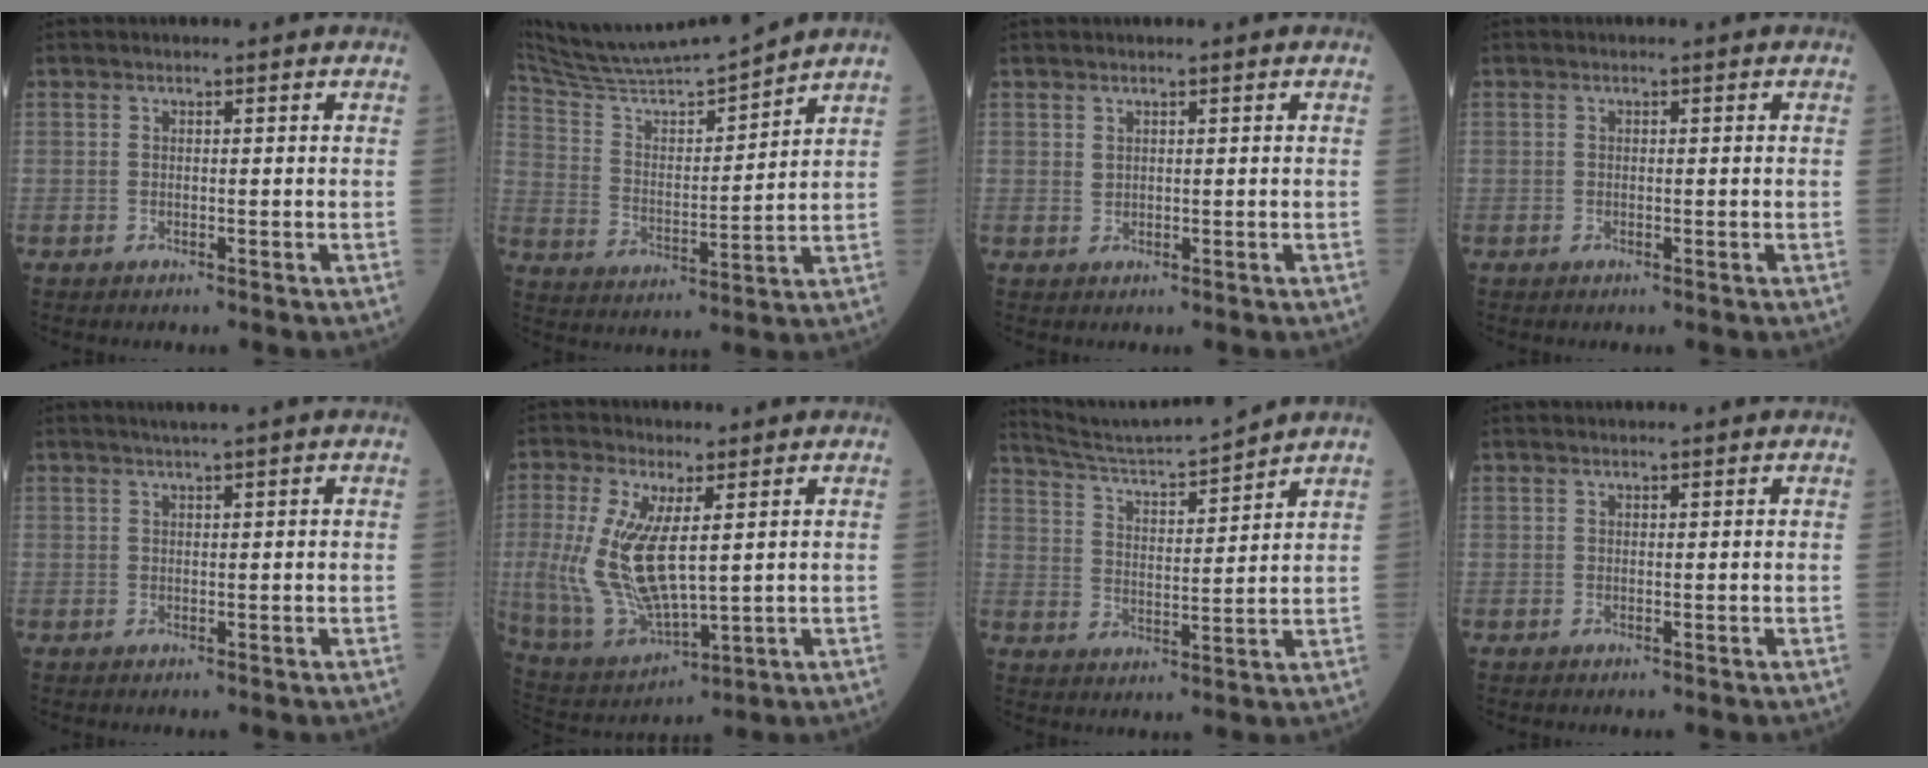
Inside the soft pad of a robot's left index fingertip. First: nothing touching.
{"total": 14.6, "force": [13.8, -1.5, 4.6], "torque": [-0.096, -0.008, 0.246]}
{"total": 0.6, "force": [0.5, 0.3, 0.2], "torque": [-0.005, 0.000, 0.015]}
{"total": 0.0}
{"total": 1.5, "force": [1.1, -0.6, 0.9], "torque": [-0.018, -0.001, 0.026]}
{"total": 12.2, "force": [1.6, 4.1, 11.4], "torque": [-0.256, -0.008, 0.052]}
{"total": 10.9, "force": [10.4, -2.0, 2.6], "torque": [-0.061, -0.003, 0.181]}
{"total": 0.9, "force": [0.9, -0.1, 0.2], "torque": [-0.008, 0.011, 0.014]}